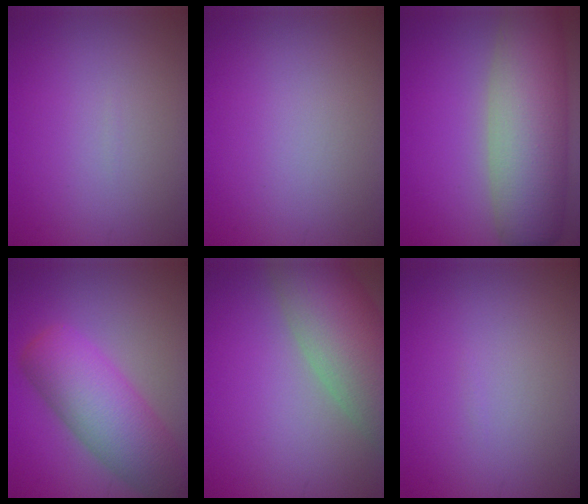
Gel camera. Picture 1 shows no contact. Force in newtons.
{"total": 0.0}
{"total": 10.8, "press": 10.8, "slide": 1.0}
{"total": 8.4, "press": 8.4, "slide": 0.4}
{"total": 10.3, "press": 10.3, "slide": 1.0}
{"total": 0.0}